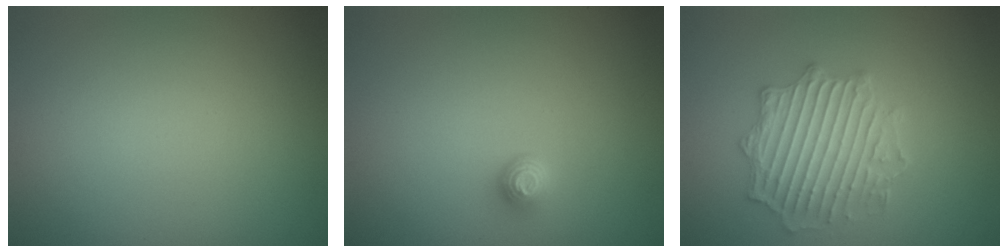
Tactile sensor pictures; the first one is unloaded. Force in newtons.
{"total": 1.2, "press": 0.9, "slide": 0.8}
{"total": 4.2, "press": 4.1, "slide": 1.0}